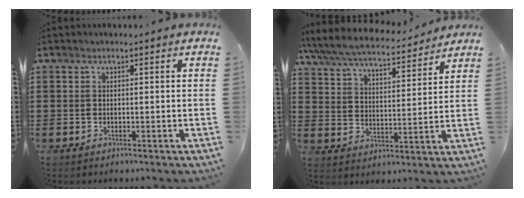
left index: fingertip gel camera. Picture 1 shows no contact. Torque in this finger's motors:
{"motor_torque": [1.15, -0.98, 0.85, 0.21]}